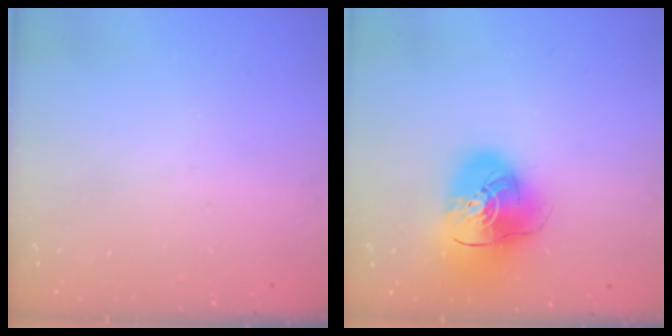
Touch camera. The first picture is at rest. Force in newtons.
{"total": 15.4, "press": 15.2, "slide": 2.3}